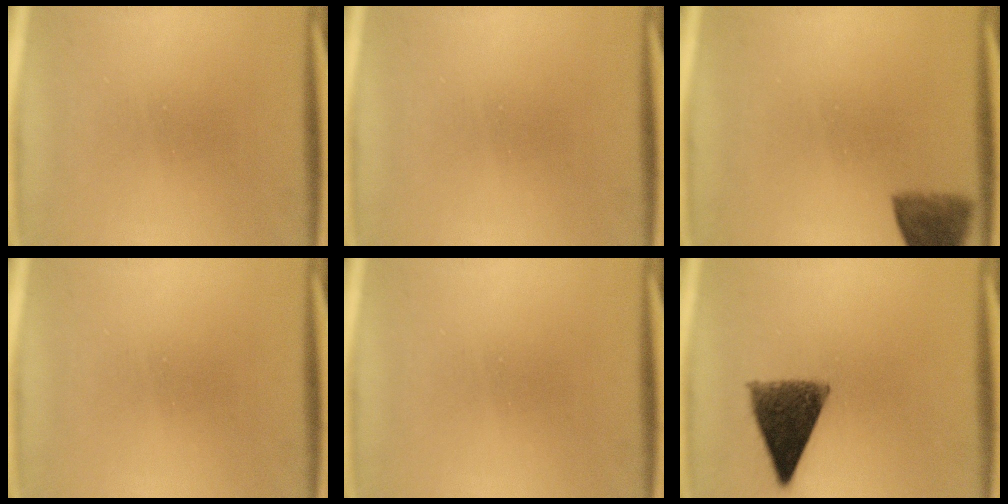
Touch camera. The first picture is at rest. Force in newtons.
{"total": 0.0}
{"total": 5.2}
{"total": 0.0}
{"total": 0.0}
{"total": 10.1}